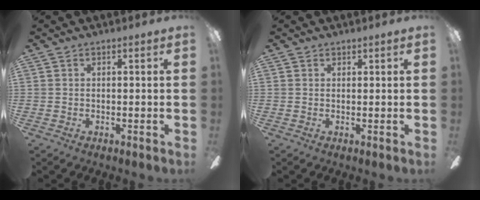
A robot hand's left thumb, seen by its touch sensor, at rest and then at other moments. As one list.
[{"total": 0.6, "force": [0.5, 0.3, 0.0], "torque": [0.008, -0.004, 0.009]}]